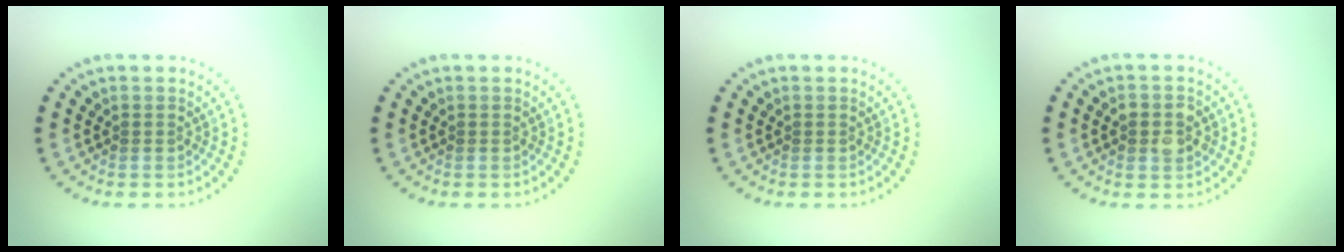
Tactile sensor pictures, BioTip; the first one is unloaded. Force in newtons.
{"total": 0.0}
{"total": 0.0}
{"total": 2.7, "press": 2.7, "slide": 0.2}